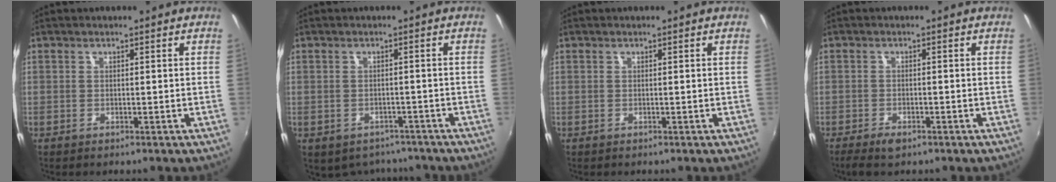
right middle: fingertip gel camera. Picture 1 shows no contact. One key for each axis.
{"total": 7.9, "fx": -5.8, "fy": 4.7, "fz": 2.6, "tx": -0.062, "ty": -0.017, "tz": -0.070}
{"total": 0.0}
{"total": 3.8, "fx": -2.9, "fy": 1.3, "fz": 2.1, "tx": -0.054, "ty": -0.014, "tz": -0.053}